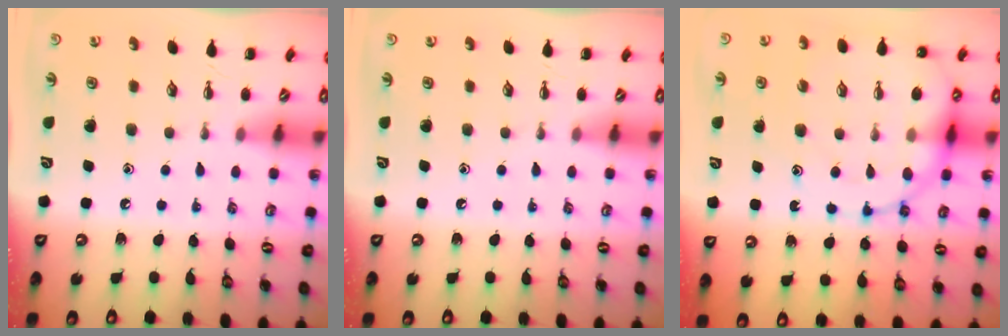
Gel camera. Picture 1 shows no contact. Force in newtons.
{"total": 0.0}
{"total": 19.3, "press": 18.8, "slide": 4.3}